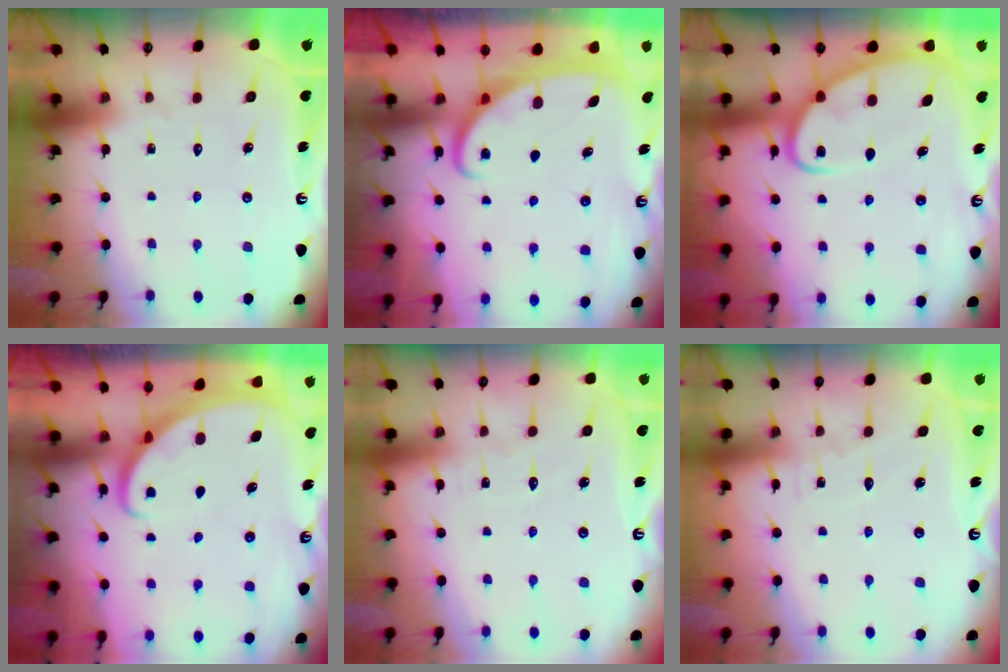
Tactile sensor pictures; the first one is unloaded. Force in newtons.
{"total": 2.5, "press": 2.4, "slide": 0.3}
{"total": 7.2, "press": 7.1, "slide": 0.8}
{"total": 2.8, "press": 2.8, "slide": 0.2}
{"total": 3.1, "press": 3.1, "slide": 0.4}
{"total": 4.7, "press": 4.6, "slide": 0.5}